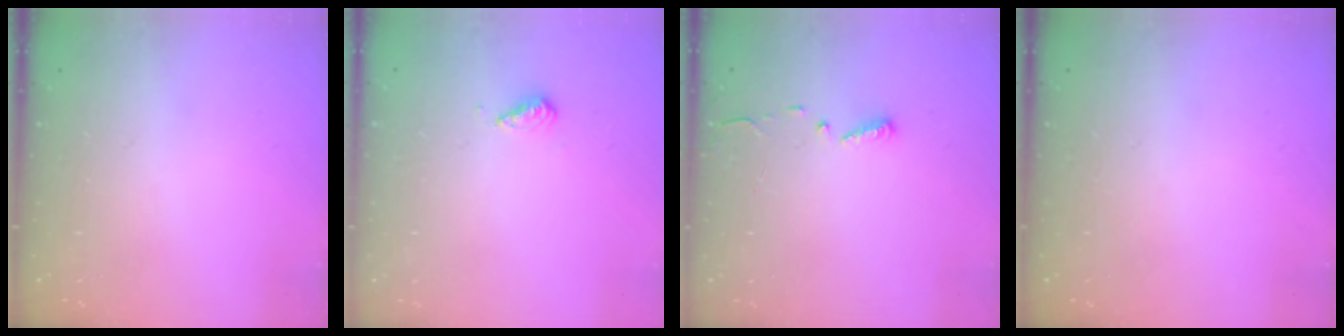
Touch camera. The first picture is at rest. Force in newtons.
{"total": 2.8, "press": 2.8, "slide": 0.7}
{"total": 3.0, "press": 2.9, "slide": 0.3}
{"total": 0.0}